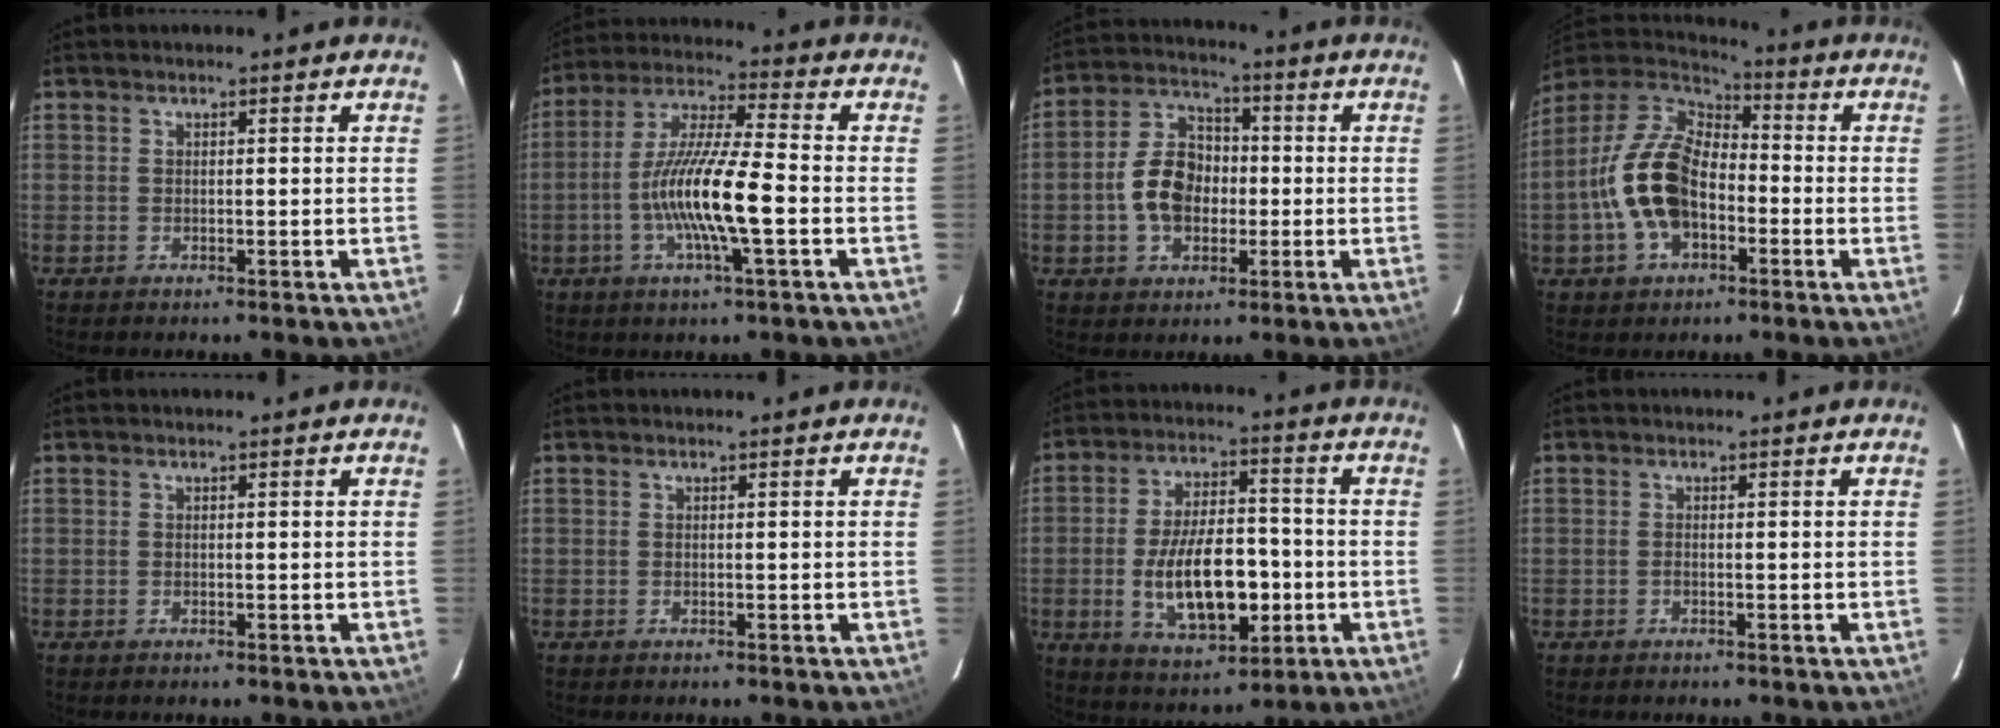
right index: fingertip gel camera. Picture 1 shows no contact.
{"total": 13.9, "force": [-3.5, 1.3, 13.4], "torque": [-0.261, -0.001, -0.070]}
{"total": 10.4, "force": [-1.6, 7.5, 7.0], "torque": [-0.139, 0.027, -0.022]}
{"total": 15.7, "force": [-3.9, 9.9, 11.6], "torque": [-0.241, 0.014, -0.070]}
{"total": 0.0}
{"total": 0.0}
{"total": 15.7, "force": [-3.2, 7.4, 13.4], "torque": [-0.252, 0.003, -0.036]}
{"total": 0.0}